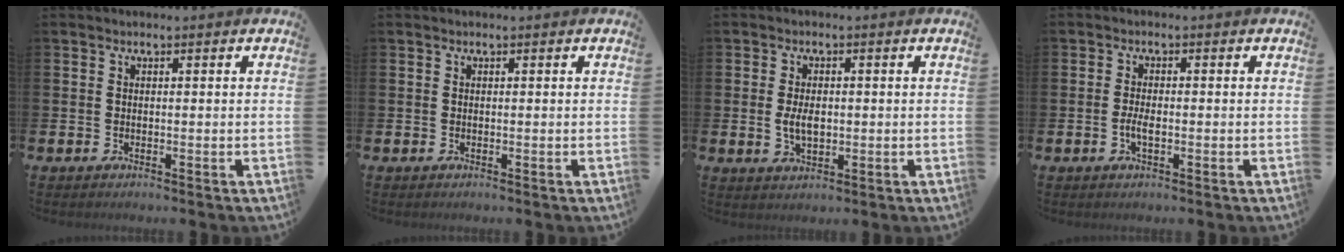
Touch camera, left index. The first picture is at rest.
{"total": 0.0}
{"total": 3.5, "force": [0.1, 2.0, 2.8], "torque": [-0.044, 0.003, -0.003]}
{"total": 2.1, "force": [-0.6, 0.8, 1.8], "torque": [-0.031, -0.001, -0.011]}